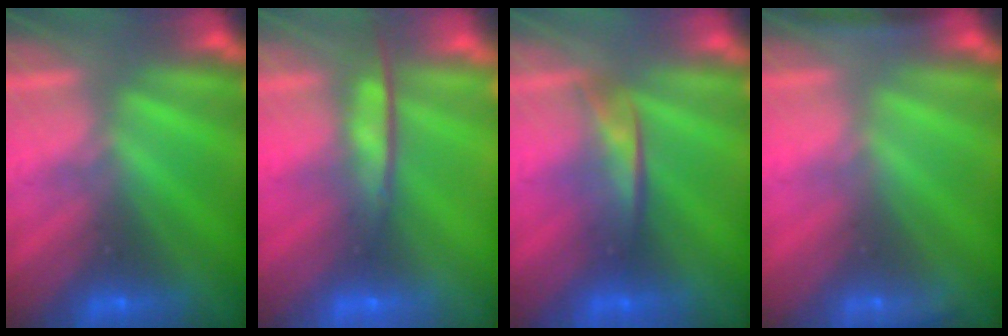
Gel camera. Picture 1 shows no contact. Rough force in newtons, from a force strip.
{"total": 8.2}
{"total": 2.0}
{"total": 4.4}